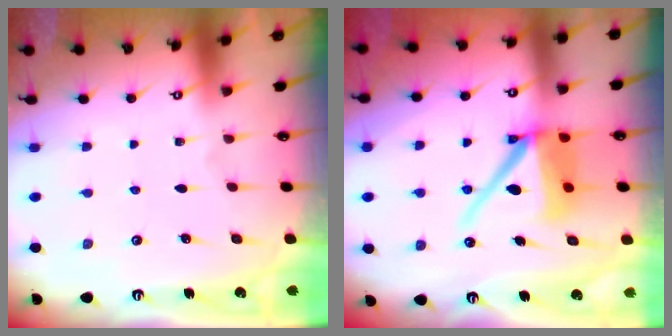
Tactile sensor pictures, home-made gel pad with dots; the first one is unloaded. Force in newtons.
{"total": 12.9, "press": 12.8, "slide": 1.7}